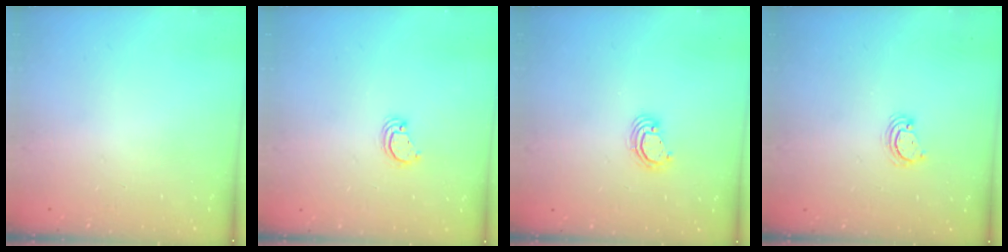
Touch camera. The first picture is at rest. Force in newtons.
{"total": 3.4, "press": 3.4, "slide": 0.2}
{"total": 4.1, "press": 4.1, "slide": 0.3}
{"total": 4.0, "press": 4.0, "slide": 0.4}